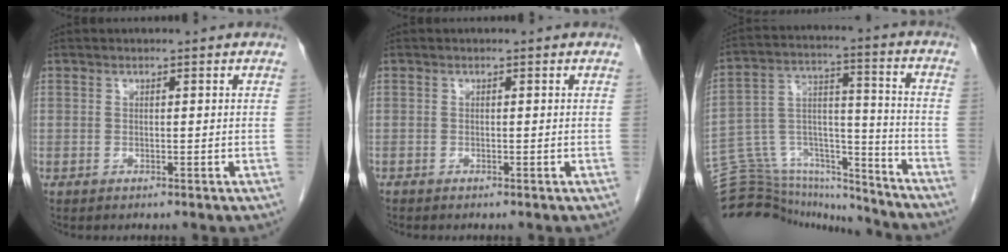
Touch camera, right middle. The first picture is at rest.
{"total": 0.0}
{"total": 23.0, "force": [-21.9, 5.2, 4.7], "torque": [-0.125, 0.045, -0.339]}